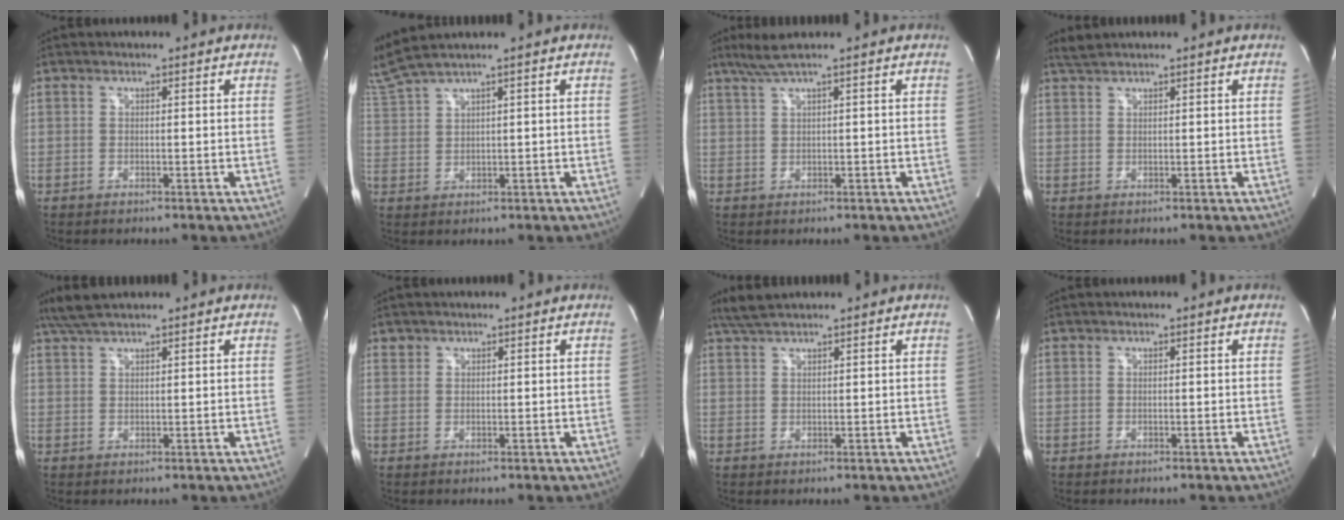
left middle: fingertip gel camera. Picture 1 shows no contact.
{"total": 5.1, "force": [4.3, -1.5, 2.3], "torque": [-0.073, 0.015, 0.104]}
{"total": 3.2, "force": [2.2, -0.8, 2.2], "torque": [-0.059, 0.012, 0.050]}
{"total": 1.7, "force": [1.6, -0.2, 0.5], "torque": [-0.014, 0.013, 0.038]}
{"total": 4.9, "force": [4.1, 0.4, 2.7], "torque": [-0.057, 0.025, 0.081]}
{"total": 0.8, "force": [0.6, 0.4, -0.1], "torque": [0.004, 0.005, 0.011]}
{"total": 3.6, "force": [3.2, 0.1, 1.8], "torque": [-0.040, 0.017, 0.065]}
{"total": 0.0}